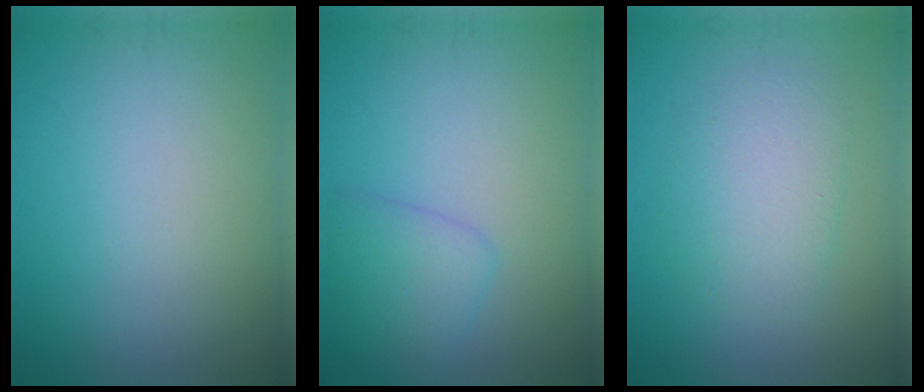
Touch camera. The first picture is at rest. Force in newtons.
{"total": 2.6, "press": 2.6, "slide": 0.0}
{"total": 3.6, "press": 3.6, "slide": 0.3}